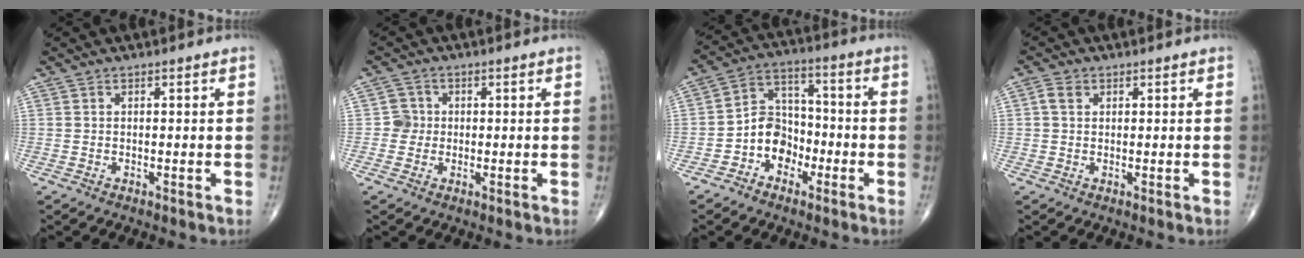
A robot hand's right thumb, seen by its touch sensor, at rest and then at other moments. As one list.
[{"total": 2.8, "force": [-0.1, 2.7, 0.3], "torque": [0.017, 0.009, -0.008]}, {"total": 8.7, "force": [-3.5, 6.9, 3.9], "torque": [-0.028, 0.042, -0.071]}, {"total": 2.2, "force": [0.7, 1.6, 1.3], "torque": [-0.024, 0.006, 0.011]}]